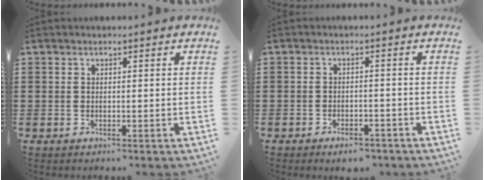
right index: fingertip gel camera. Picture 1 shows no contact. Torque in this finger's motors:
{"motor_torque": [2.14, 0.00, 0.14, -0.01]}